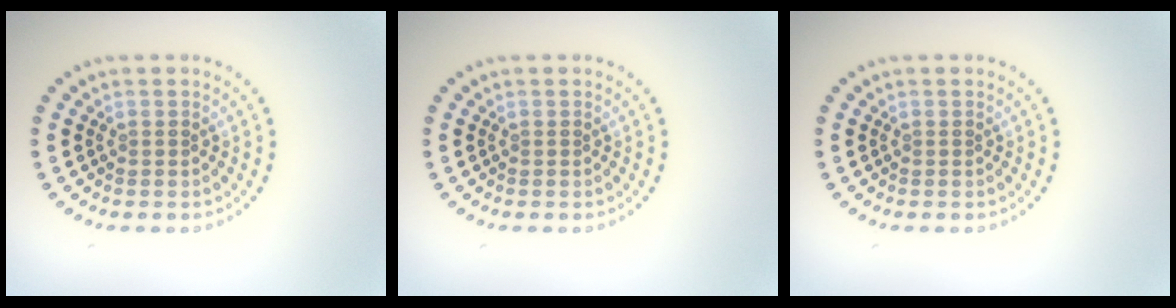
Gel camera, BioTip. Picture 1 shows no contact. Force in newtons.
{"total": 0.0}
{"total": 0.0}